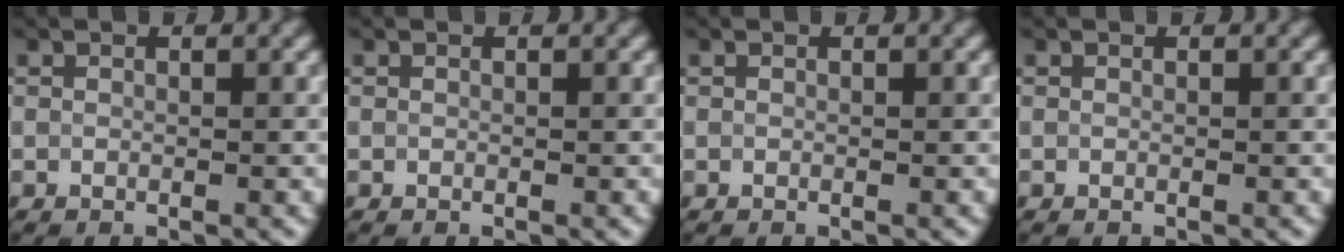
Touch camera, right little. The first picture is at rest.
{"total": 0.0}
{"total": 0.0}
{"total": 0.0}